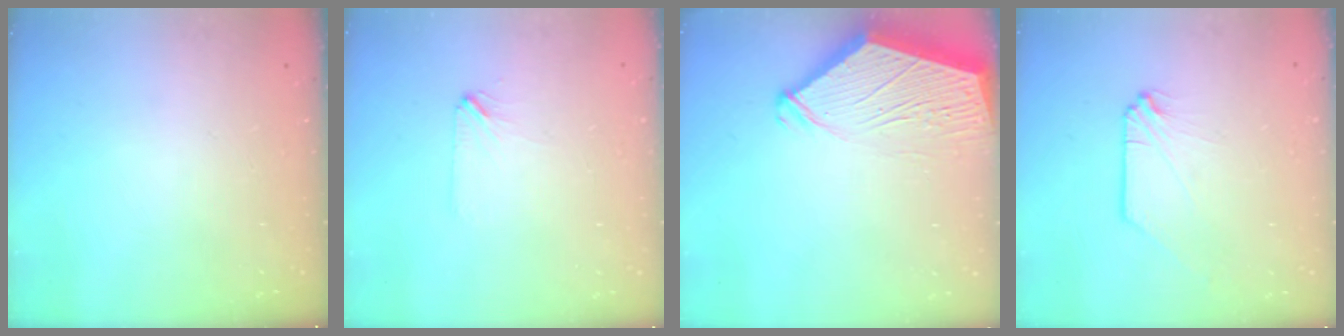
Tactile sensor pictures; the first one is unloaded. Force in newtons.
{"total": 1.8, "press": 1.7, "slide": 0.4}
{"total": 6.4, "press": 6.3, "slide": 0.8}
{"total": 0.0}